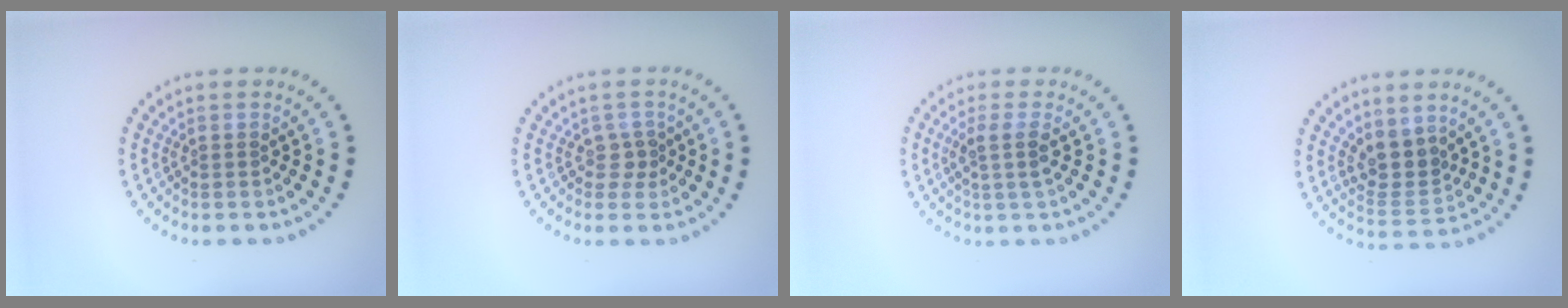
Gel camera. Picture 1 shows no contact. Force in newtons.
{"total": 1.5, "press": 1.1, "slide": 1.0}
{"total": 2.0, "press": 1.6, "slide": 1.2}
{"total": 3.4, "press": 2.8, "slide": 1.8}